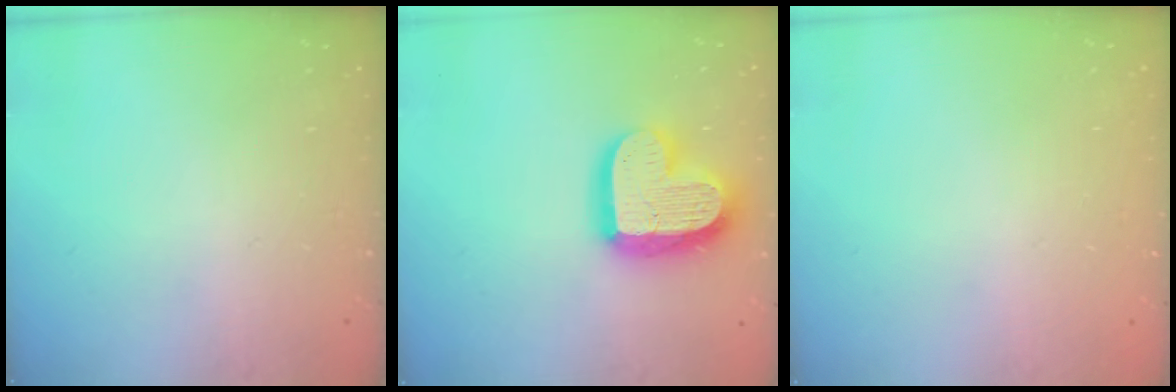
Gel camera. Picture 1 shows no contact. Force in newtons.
{"total": 18.7, "press": 18.6, "slide": 1.5}
{"total": 0.0}